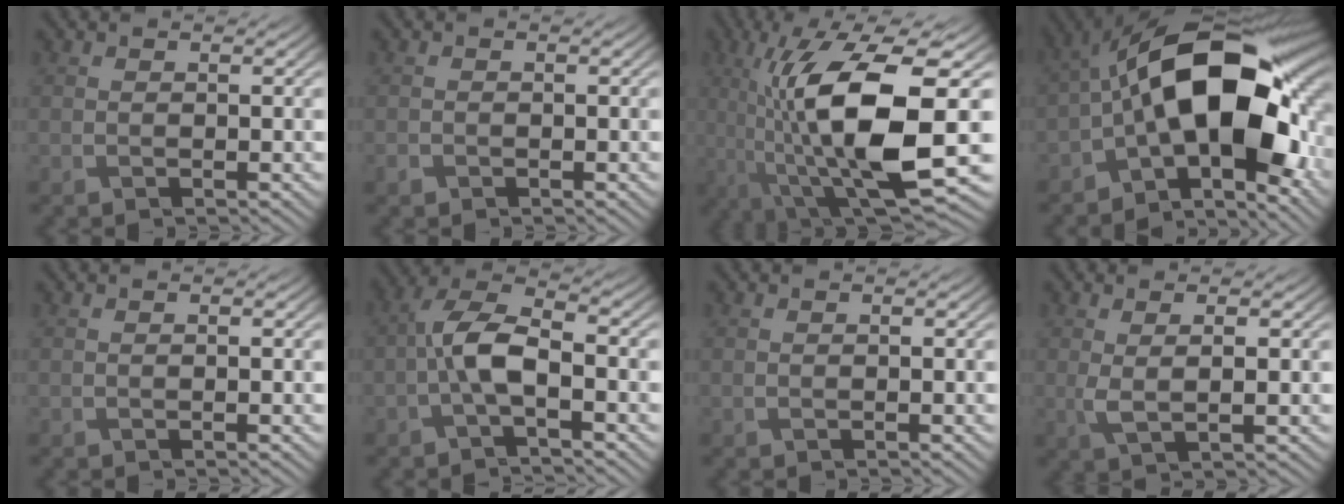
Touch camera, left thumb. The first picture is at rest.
{"total": 0.7, "force": [-0.5, 0.5, 0.2], "torque": [-0.004, -0.005, -0.010]}
{"total": 15.4, "force": [-1.4, 4.5, 14.6], "torque": [-0.270, 0.004, -0.024]}
{"total": 18.1, "force": [-2.4, 9.2, 15.4], "torque": [-0.234, 0.016, -0.056]}
{"total": 0.0}
{"total": 6.2, "force": [-1.6, 2.3, 5.5], "torque": [-0.114, 0.015, -0.042]}
{"total": 0.0}
{"total": 2.8, "force": [0.4, 0.6, 2.7], "torque": [-0.059, -0.002, 0.010]}